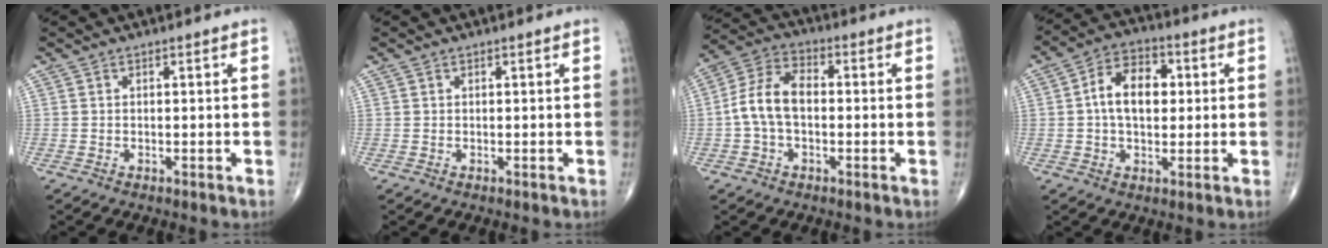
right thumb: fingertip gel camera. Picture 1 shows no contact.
{"total": 0.0}
{"total": 9.3, "force": [-0.7, 5.8, 7.2], "torque": [-0.139, 0.033, -0.024]}
{"total": 10.1, "force": [1.1, 6.4, 7.7], "torque": [-0.116, 0.016, 0.012]}